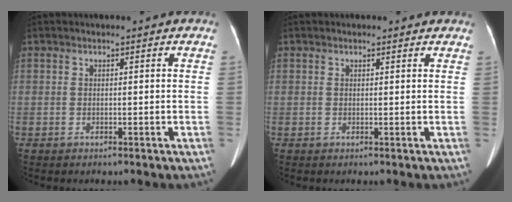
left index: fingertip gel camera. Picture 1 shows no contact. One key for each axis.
{"total": 1.4, "fx": 1.3, "fy": 0.5, "fz": 0.3, "tx": -0.007, "ty": 0.005, "tz": 0.011}